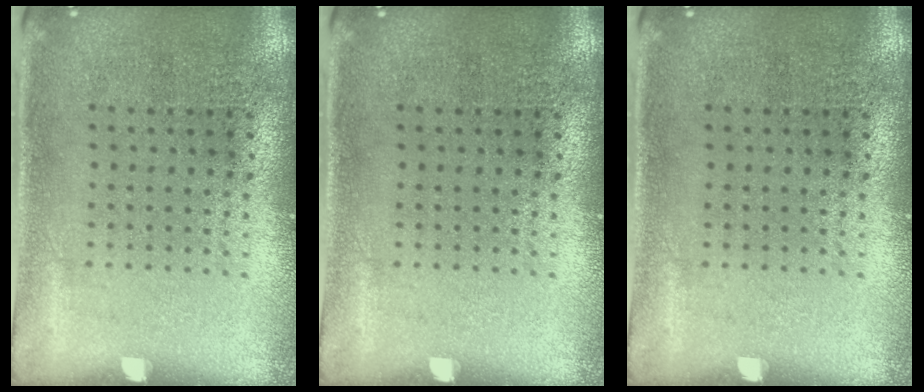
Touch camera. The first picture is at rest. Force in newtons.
{"total": 0.0}
{"total": 0.0}